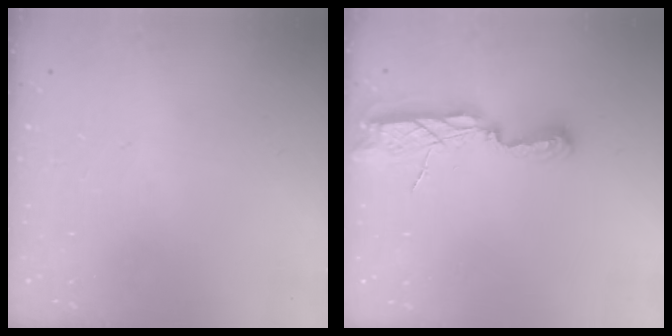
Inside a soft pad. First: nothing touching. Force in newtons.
{"total": 7.5, "press": 7.5, "slide": 0.8}